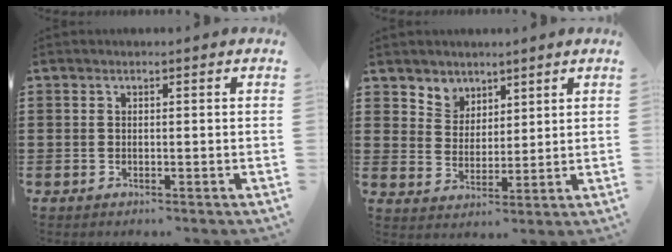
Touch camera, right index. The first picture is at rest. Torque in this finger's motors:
{"motor_torque": [0.01, 0.00, 0.10, 0.01]}